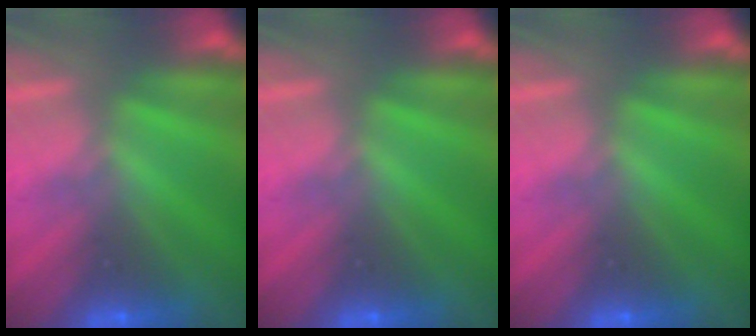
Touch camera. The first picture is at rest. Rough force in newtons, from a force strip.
{"total": 0.0}
{"total": 0.0}